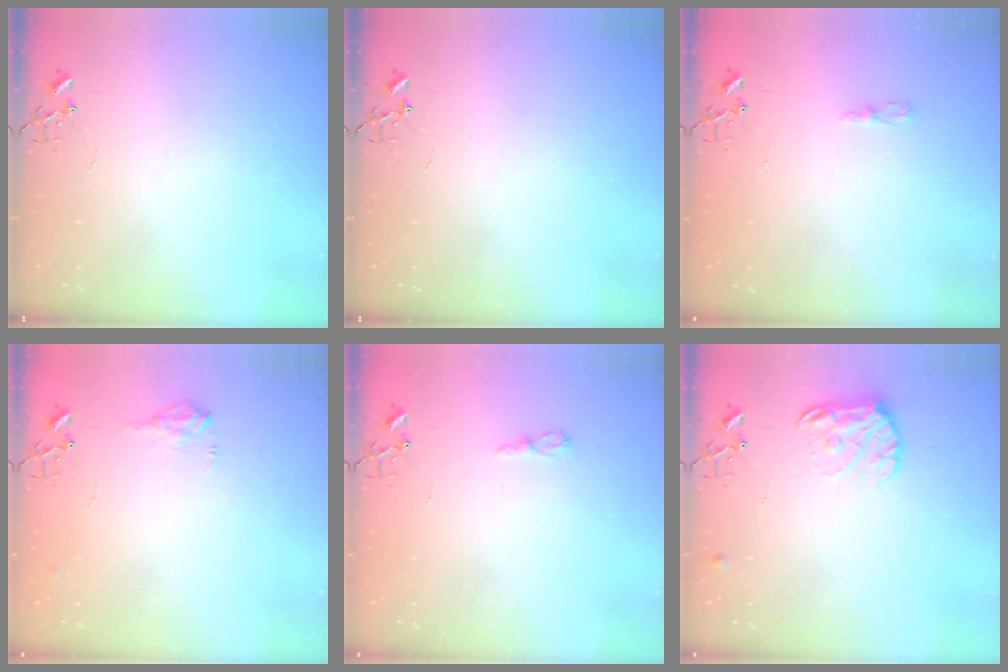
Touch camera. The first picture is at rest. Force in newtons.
{"total": 0.0}
{"total": 3.5, "press": 3.5, "slide": 0.5}
{"total": 8.1, "press": 8.1, "slide": 0.3}
{"total": 5.7, "press": 5.7, "slide": 0.3}
{"total": 11.5, "press": 11.5, "slide": 0.6}